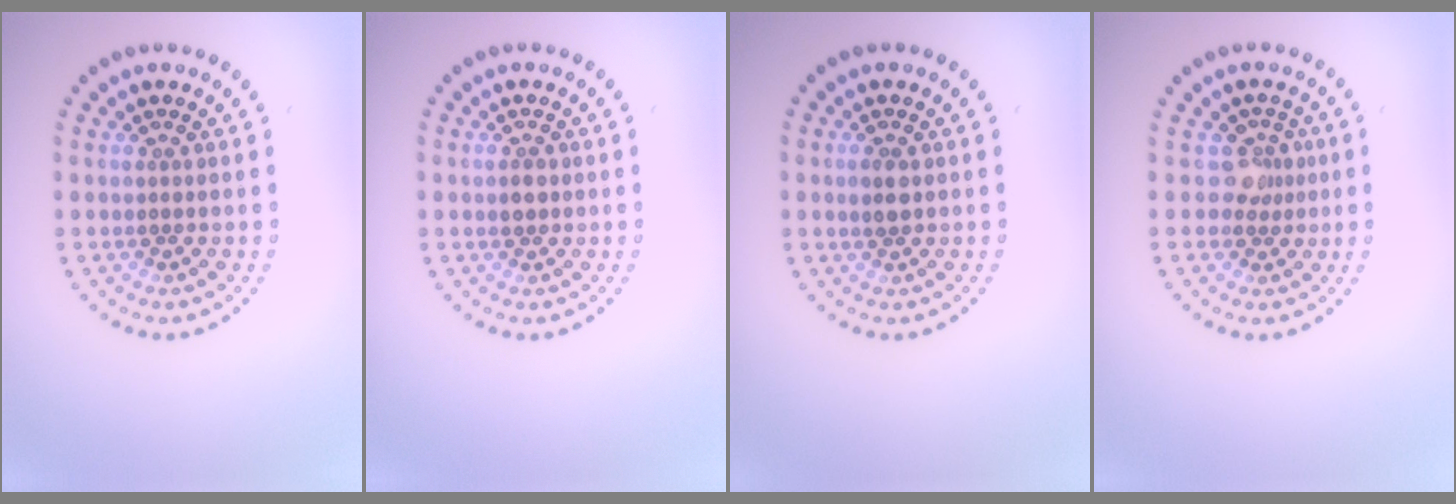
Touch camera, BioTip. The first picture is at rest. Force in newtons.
{"total": 1.2, "press": 1.1, "slide": 0.2}
{"total": 1.4, "press": 1.3, "slide": 0.3}
{"total": 2.0, "press": 1.5, "slide": 1.3}